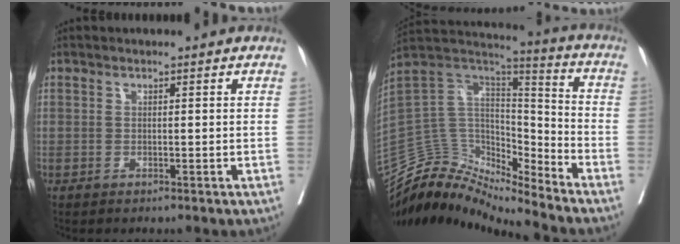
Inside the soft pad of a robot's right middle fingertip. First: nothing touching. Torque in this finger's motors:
{"motor_torque": [0.07, -0.26, -0.09, -0.05]}